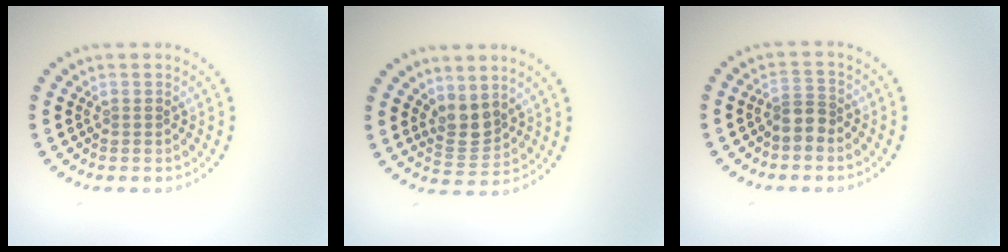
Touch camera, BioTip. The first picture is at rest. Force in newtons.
{"total": 2.7, "press": 2.2, "slide": 1.5}
{"total": 2.1, "press": 1.6, "slide": 1.3}